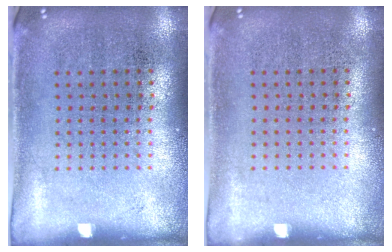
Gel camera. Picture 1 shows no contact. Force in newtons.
{"total": 0.0}